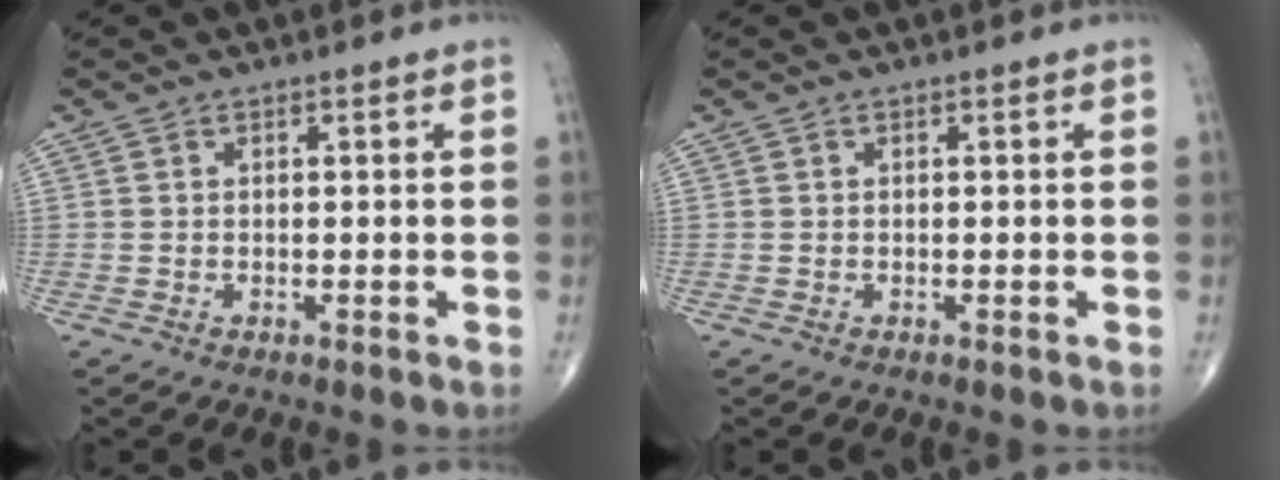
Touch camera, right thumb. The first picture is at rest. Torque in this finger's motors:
{"motor_torque": [-0.01, -0.01, 0.01, 0.02, 0.00]}